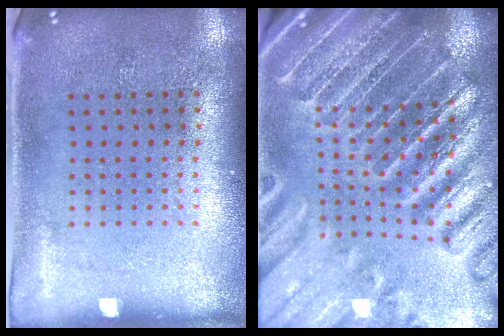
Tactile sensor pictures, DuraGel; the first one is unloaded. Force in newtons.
{"total": 3.6, "press": 3.5, "slide": 0.9}